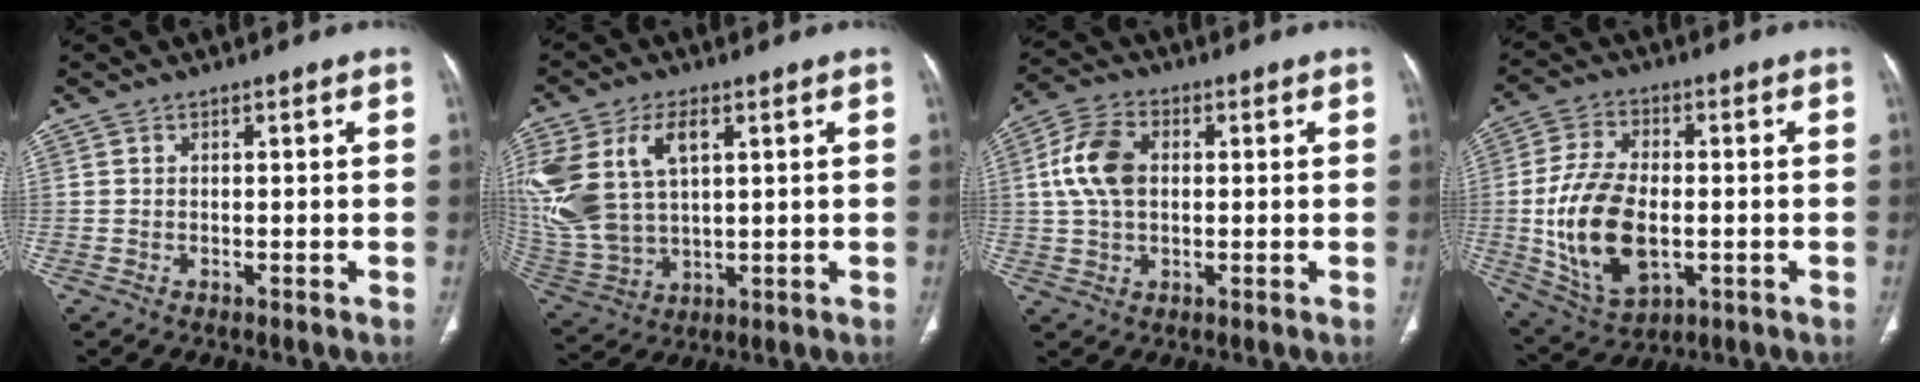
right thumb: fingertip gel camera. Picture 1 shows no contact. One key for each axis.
{"total": 18.4, "fx": 5.6, "fy": 10.9, "fz": 13.7, "tx": -0.317, "ty": -0.008, "tz": 0.120}
{"total": 9.4, "fx": 1.2, "fy": 6.1, "fz": 7.0, "tx": -0.142, "ty": 0.016, "tz": 0.022}
{"total": 16.2, "fx": -1.9, "fy": 9.4, "fz": 13.1, "tx": -0.251, "ty": 0.000, "tz": -0.021}